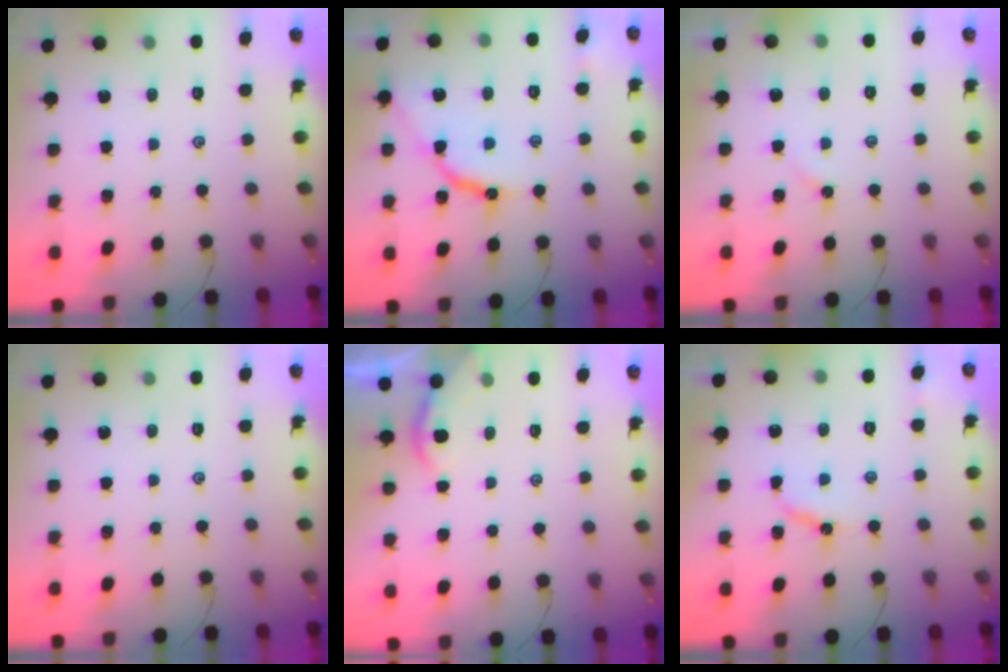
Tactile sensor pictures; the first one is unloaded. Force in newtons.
{"total": 9.2, "press": 9.2, "slide": 0.9}
{"total": 2.7, "press": 2.7, "slide": 0.5}
{"total": 0.0}
{"total": 1.3, "press": 1.3, "slide": 0.3}
{"total": 5.0, "press": 4.9, "slide": 0.6}